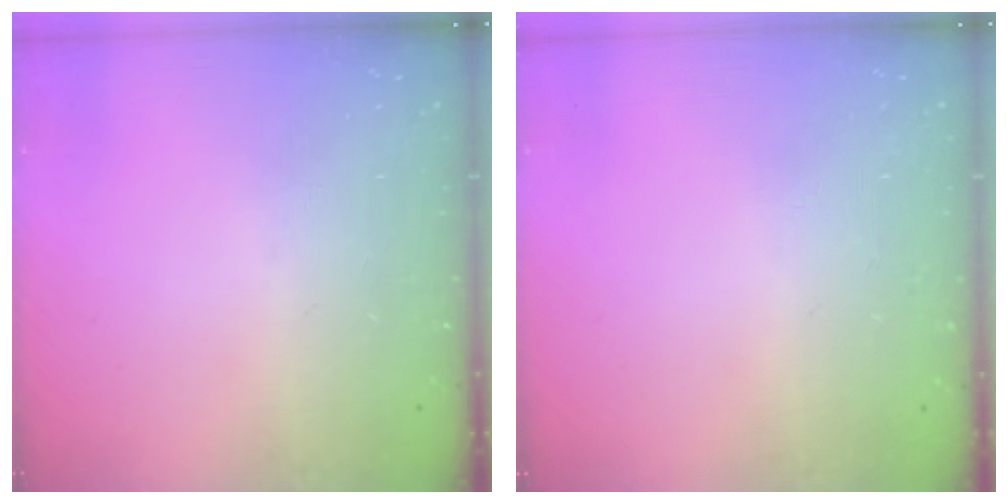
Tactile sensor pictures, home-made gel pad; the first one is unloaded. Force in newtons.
{"total": 2.6, "press": 2.6, "slide": 0.2}